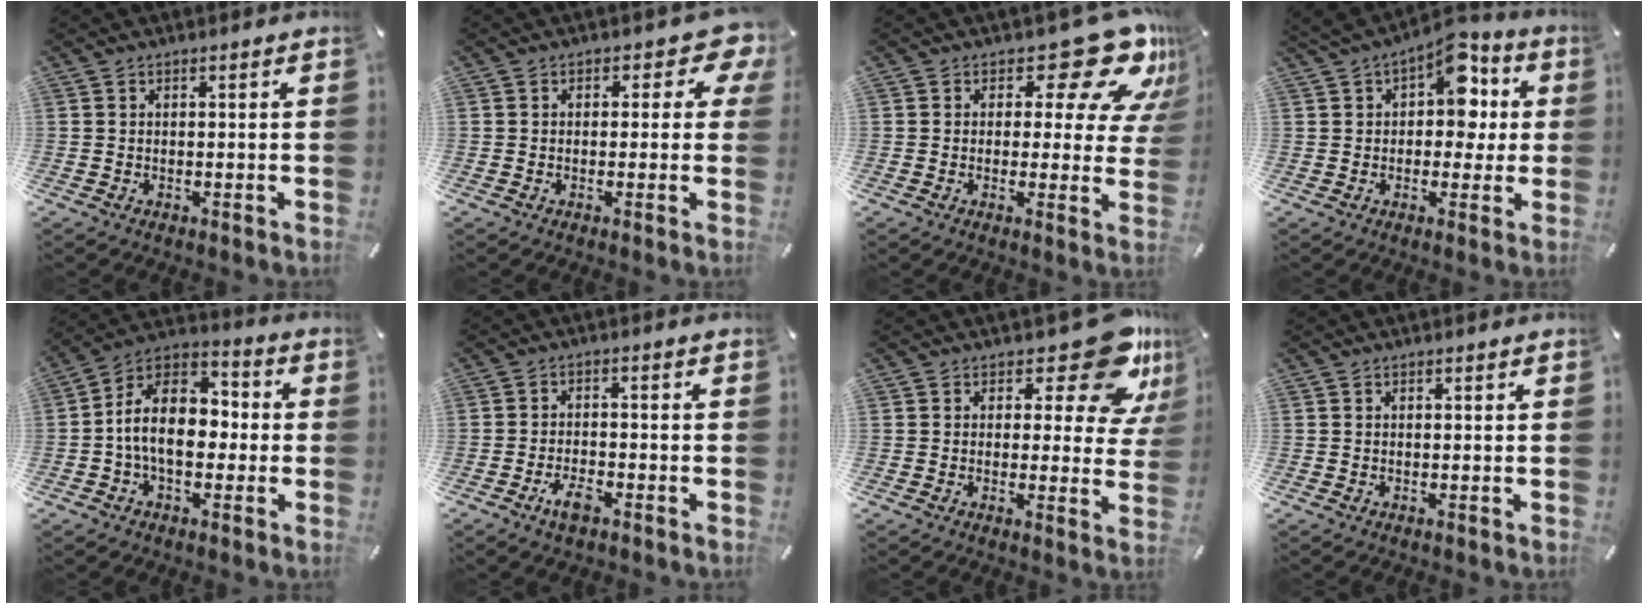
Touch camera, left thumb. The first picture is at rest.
{"total": 6.2, "force": [1.9, 3.7, 4.6], "torque": [-0.051, -0.008, 0.027]}
{"total": 17.3, "force": [9.7, 8.1, 11.8], "torque": [-0.139, -0.072, 0.160]}
{"total": 12.1, "force": [3.4, 8.2, 8.2], "torque": [-0.106, -0.017, 0.060]}
{"total": 12.9, "force": [-2.7, 8.7, 9.2], "torque": [-0.180, 0.022, -0.050]}
{"total": 4.5, "force": [-3.0, 1.9, 2.8], "torque": [-0.063, 0.011, -0.057]}
{"total": 13.6, "force": [8.0, 6.0, 9.2], "torque": [-0.106, -0.060, 0.133]}
{"total": 0.0}